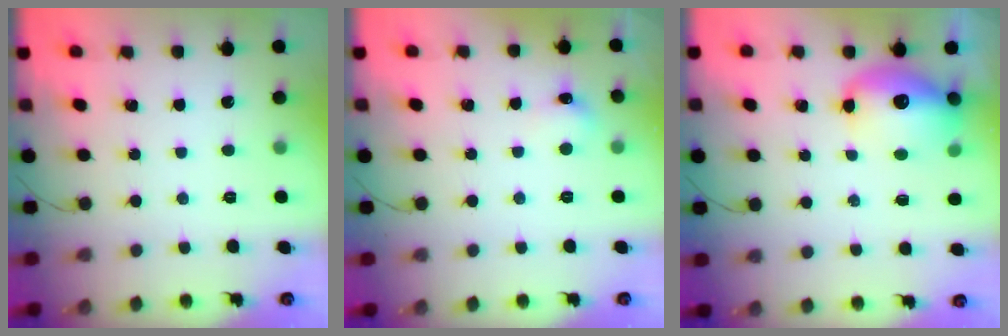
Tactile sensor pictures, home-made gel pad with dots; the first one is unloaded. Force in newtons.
{"total": 5.4, "press": 5.2, "slide": 1.6}
{"total": 12.9, "press": 12.6, "slide": 2.6}